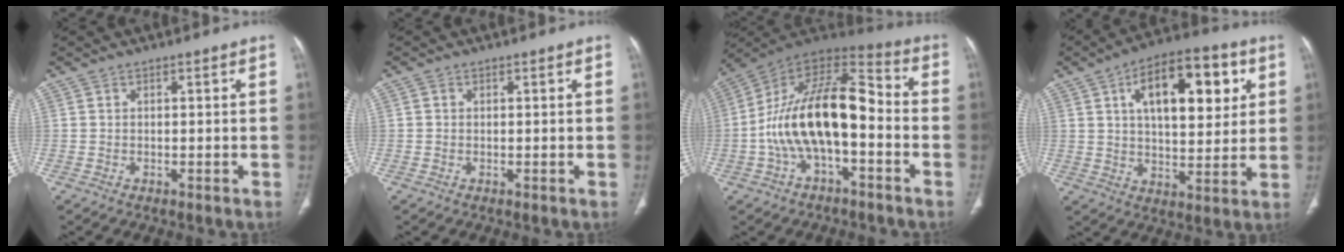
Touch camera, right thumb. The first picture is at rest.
{"total": 0.6, "force": [0.1, 0.6, 0.2], "torque": [-0.001, 0.002, 0.002]}
{"total": 19.7, "force": [-3.4, 9.5, 16.9], "torque": [-0.289, 0.061, -0.062]}
{"total": 18.9, "force": [6.5, 9.1, 15.2], "torque": [-0.188, -0.003, 0.098]}